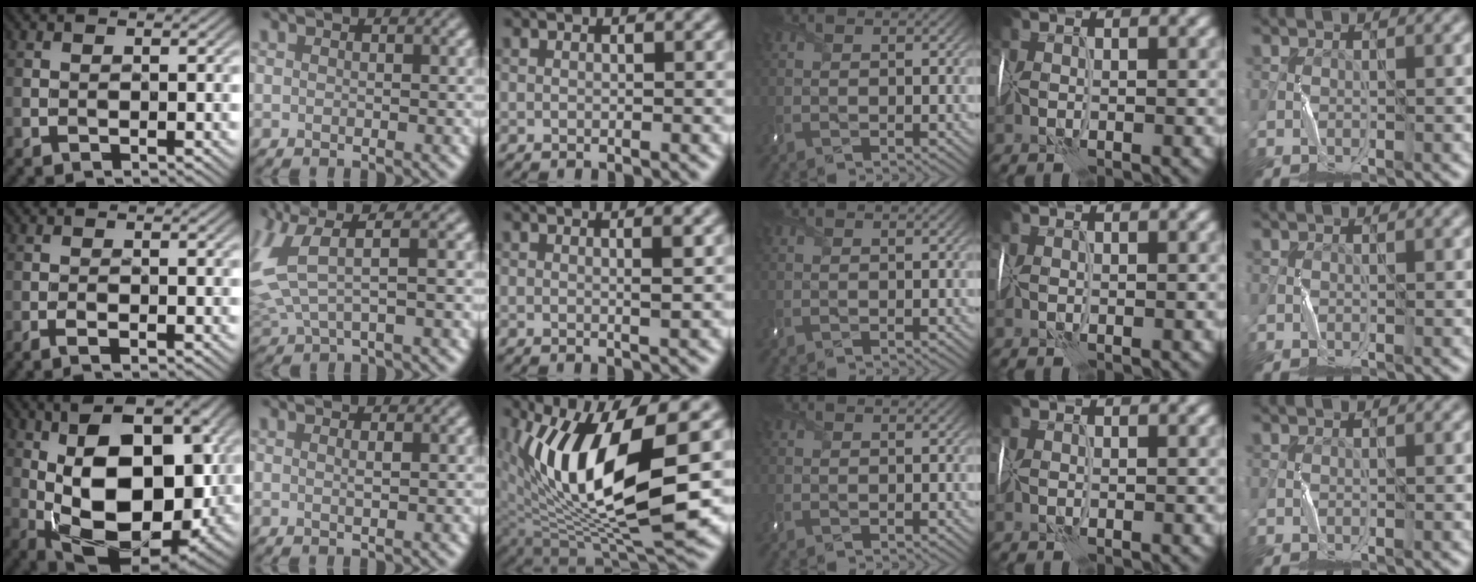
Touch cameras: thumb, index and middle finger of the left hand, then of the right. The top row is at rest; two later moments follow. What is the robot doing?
{"motion": "wrap", "object": "sponge"}